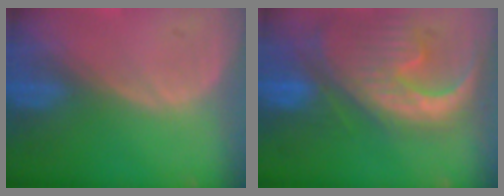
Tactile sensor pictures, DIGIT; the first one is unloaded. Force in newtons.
{"total": 13.4, "press": 11.5, "slide": 6.8}